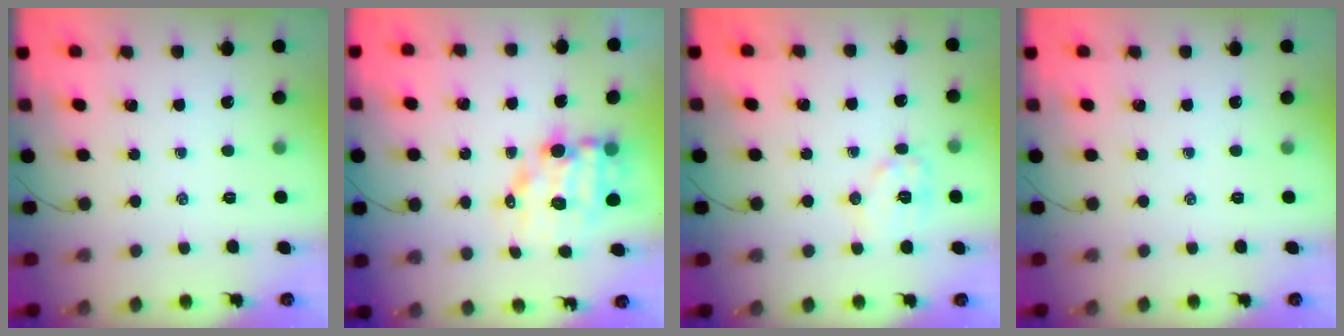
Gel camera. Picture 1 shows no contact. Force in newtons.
{"total": 9.7, "press": 9.2, "slide": 2.9}
{"total": 9.1, "press": 9.1, "slide": 0.2}
{"total": 0.0}